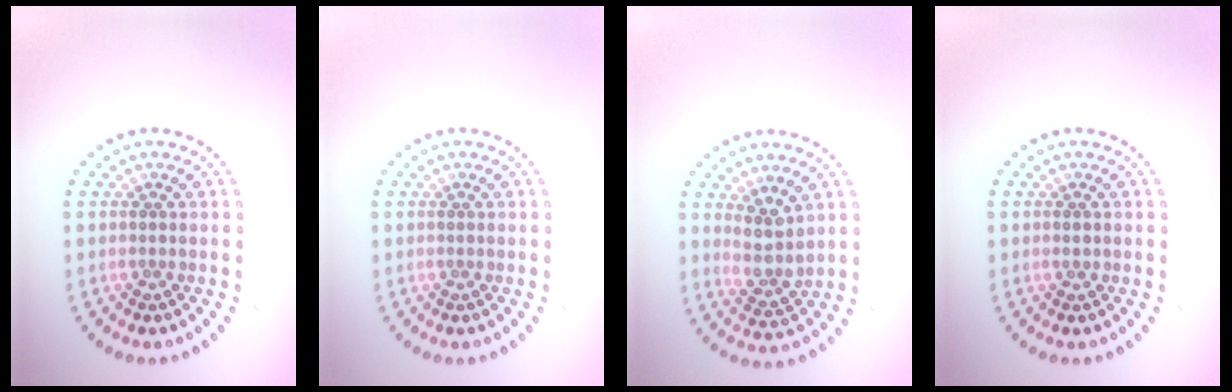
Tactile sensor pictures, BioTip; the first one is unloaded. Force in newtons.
{"total": 0.0}
{"total": 3.0, "press": 2.4, "slide": 1.8}
{"total": 0.9, "press": 0.9, "slide": 0.1}